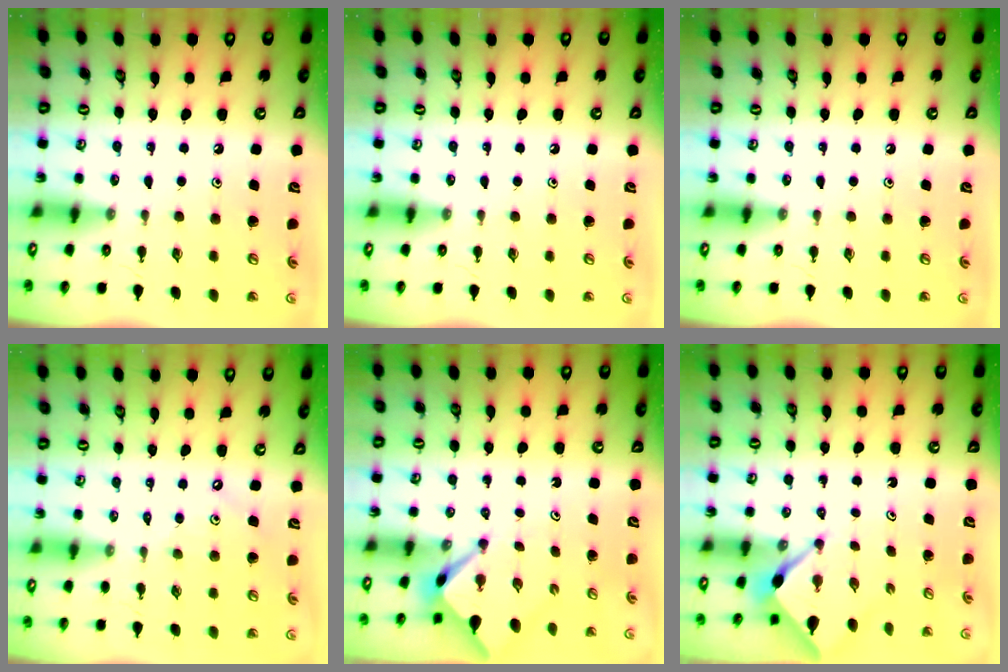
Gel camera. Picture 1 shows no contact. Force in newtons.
{"total": 0.0}
{"total": 0.0}
{"total": 2.6, "press": 2.6, "slide": 0.3}
{"total": 2.5, "press": 2.4, "slide": 0.3}
{"total": 2.3, "press": 2.3, "slide": 0.3}